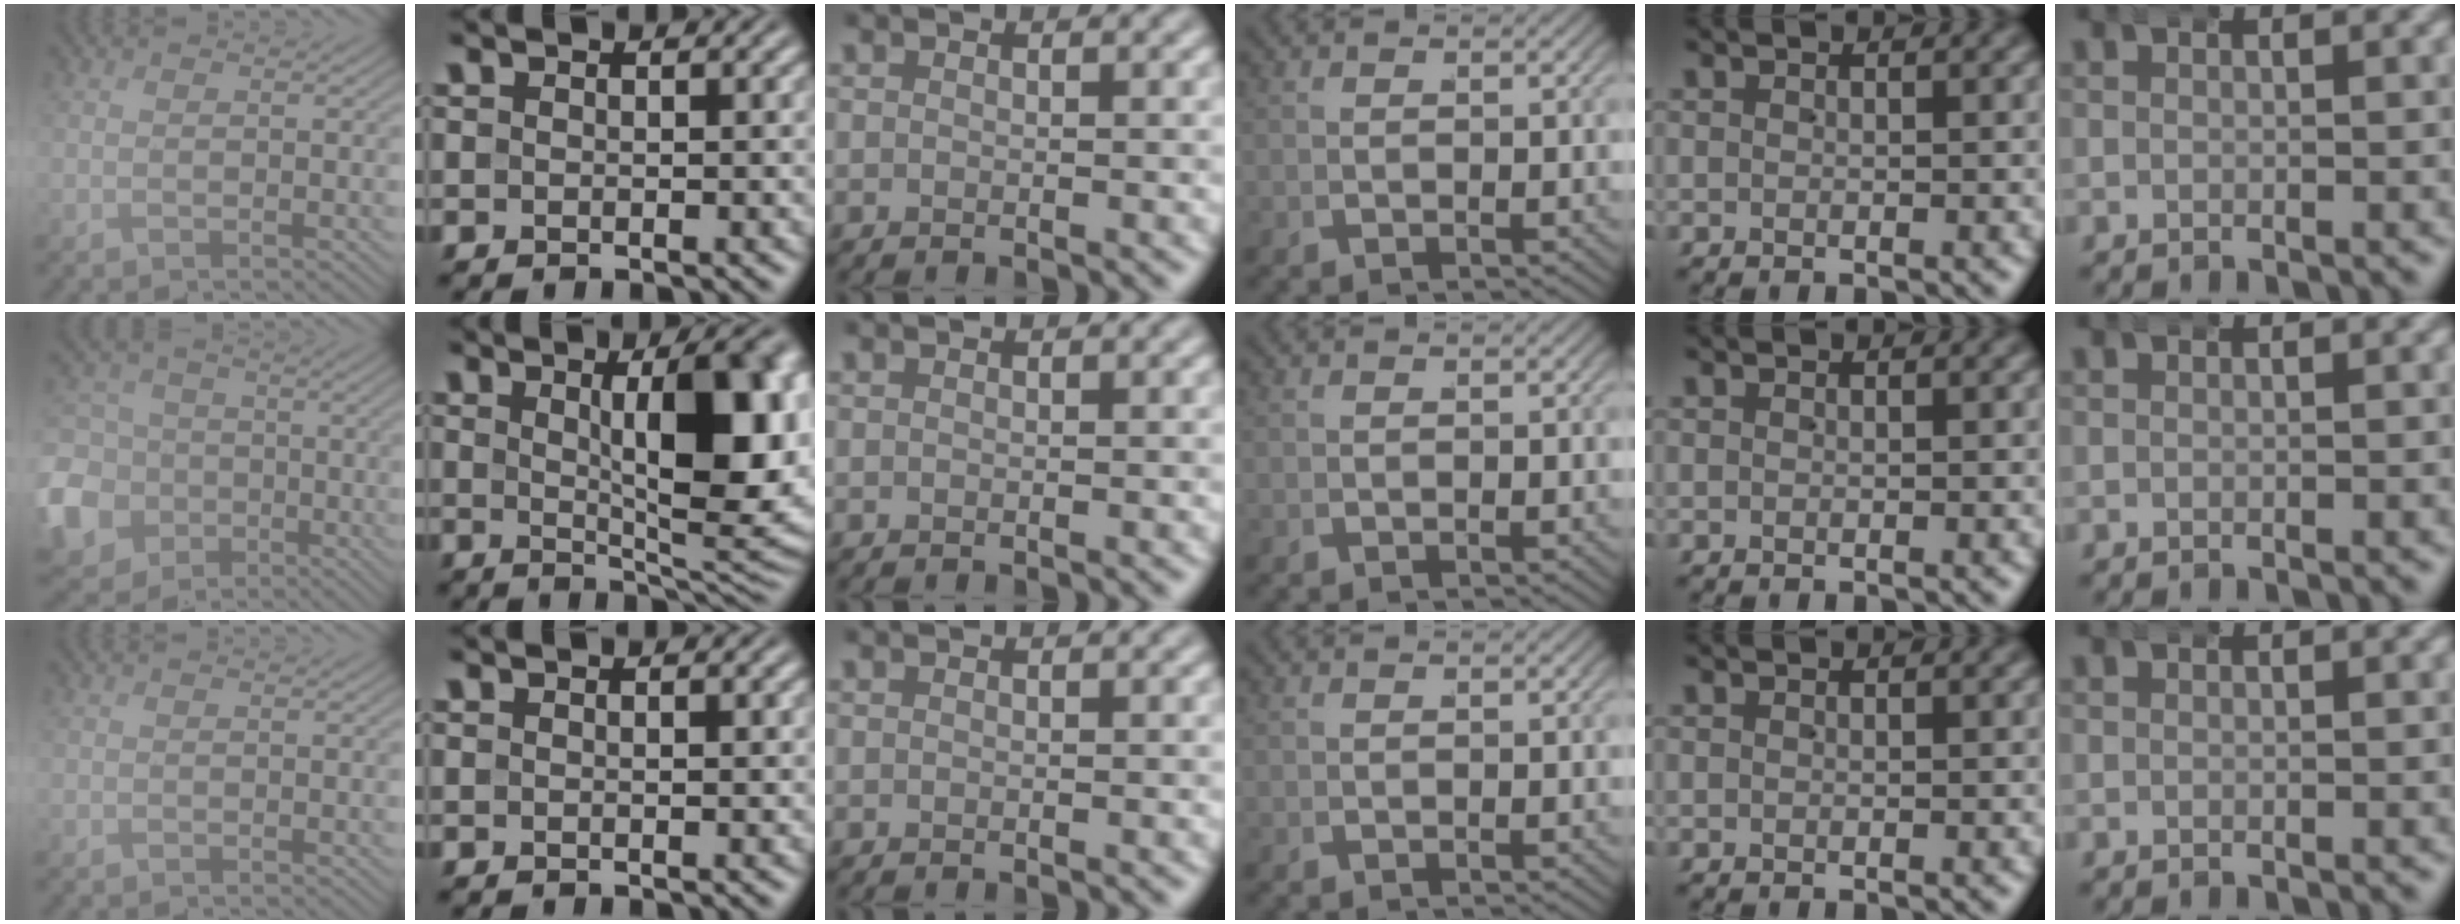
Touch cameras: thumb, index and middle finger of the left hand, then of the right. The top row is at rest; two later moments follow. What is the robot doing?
{"motion": "wrap", "object": "aluminum foil"}